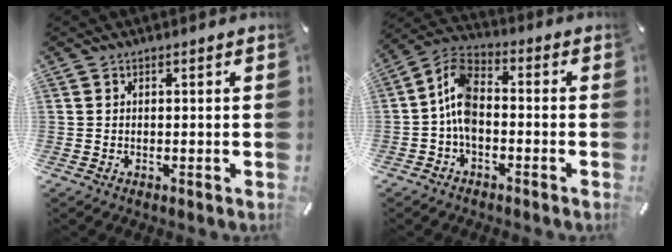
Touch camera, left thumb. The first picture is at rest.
{"total": 8.7, "force": [-2.2, 5.2, 6.6], "torque": [-0.143, 0.007, -0.041]}